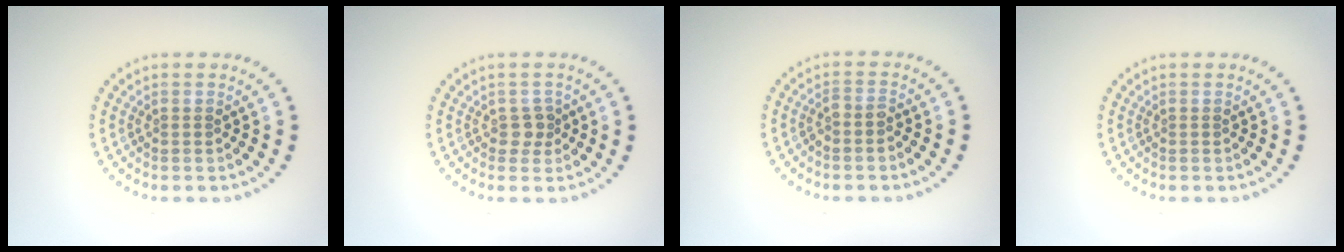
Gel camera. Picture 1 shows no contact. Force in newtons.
{"total": 1.5, "press": 1.2, "slide": 0.8}
{"total": 1.1, "press": 0.8, "slide": 0.7}
{"total": 0.0}